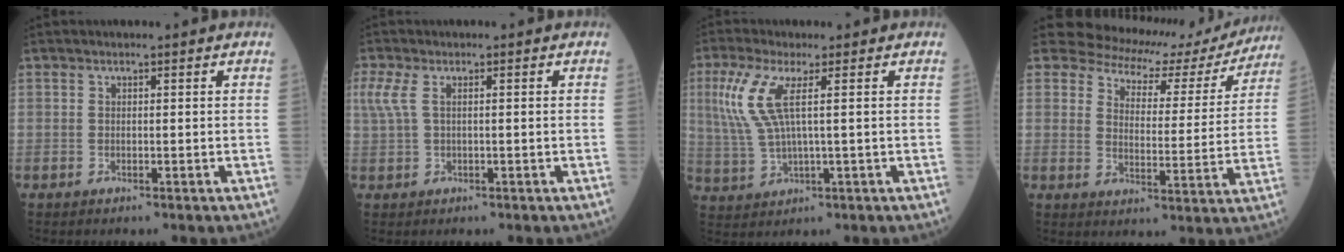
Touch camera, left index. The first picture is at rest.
{"total": 3.5, "force": [1.1, 1.3, 3.1], "torque": [-0.097, 0.019, 0.029]}
{"total": 7.2, "force": [2.1, 1.0, 6.8], "torque": [-0.178, 0.001, 0.043]}
{"total": 16.2, "force": [14.1, 6.7, 4.2], "torque": [-0.046, -0.008, 0.157]}